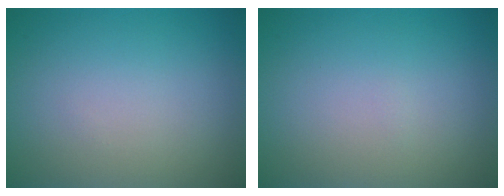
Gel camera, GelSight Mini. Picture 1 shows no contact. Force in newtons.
{"total": 0.0}